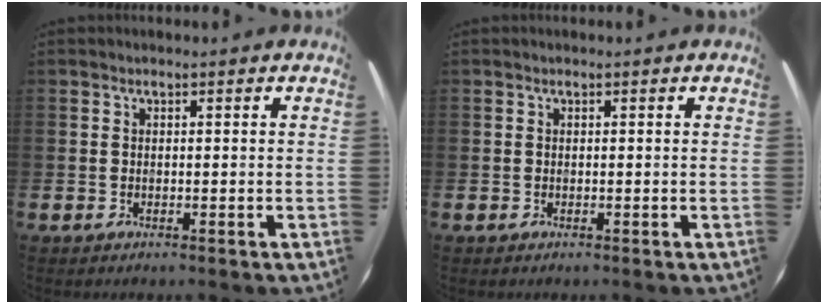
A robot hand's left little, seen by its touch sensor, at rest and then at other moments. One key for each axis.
{"total": 0.0}